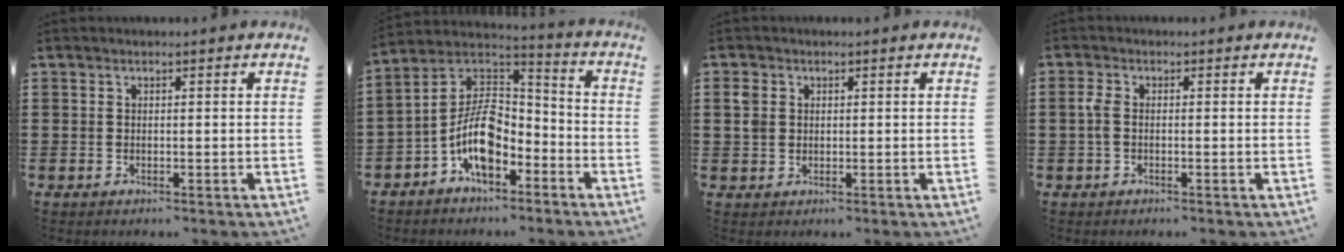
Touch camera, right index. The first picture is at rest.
{"total": 10.0, "force": [-4.3, 5.5, 7.2], "torque": [-0.178, -0.009, -0.091]}
{"total": 2.2, "force": [0.6, 1.9, 0.9], "torque": [-0.025, 0.010, 0.009]}
{"total": 2.0, "force": [-0.3, 1.0, 1.8], "torque": [-0.050, -0.005, -0.011]}